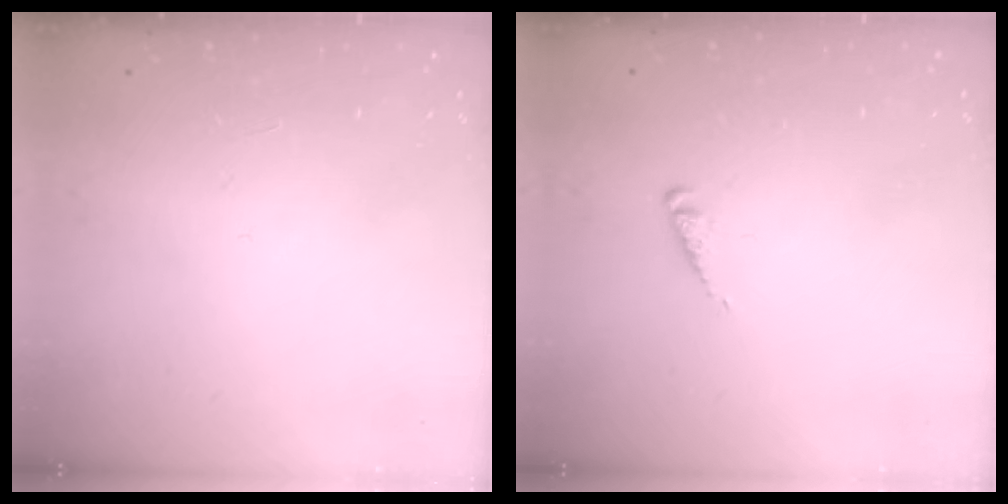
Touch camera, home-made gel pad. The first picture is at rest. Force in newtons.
{"total": 2.4, "press": 2.4, "slide": 0.3}